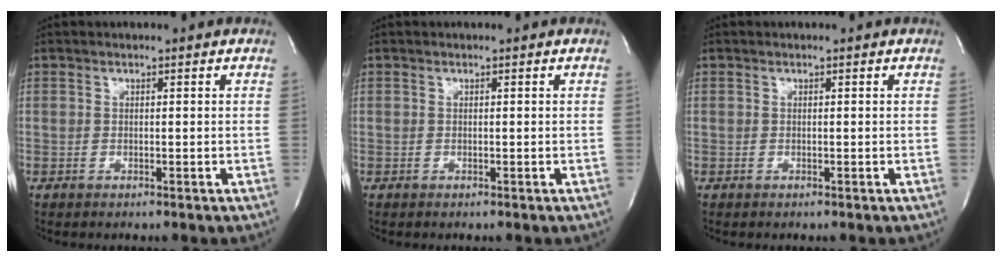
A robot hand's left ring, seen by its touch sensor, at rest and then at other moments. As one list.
[{"total": 0.0}, {"total": 0.0}]